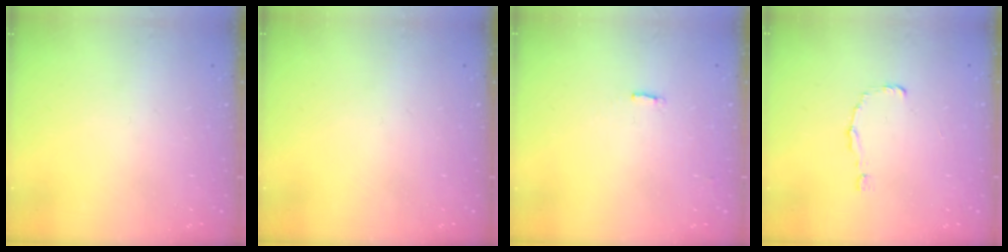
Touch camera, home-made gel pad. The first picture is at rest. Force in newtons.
{"total": 0.0}
{"total": 2.2, "press": 2.1, "slide": 0.5}
{"total": 0.9, "press": 0.9, "slide": 0.0}